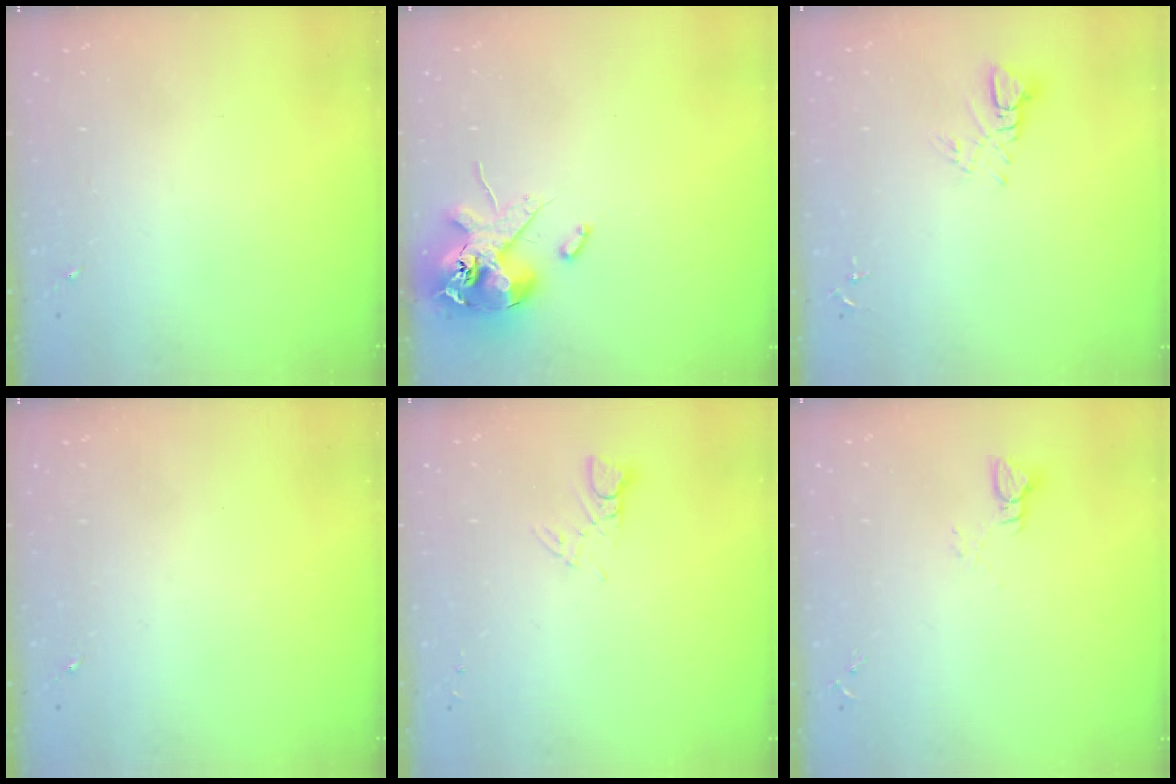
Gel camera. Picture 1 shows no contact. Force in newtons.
{"total": 14.1, "press": 13.9, "slide": 2.5}
{"total": 5.6, "press": 5.6, "slide": 0.6}
{"total": 0.0}
{"total": 4.5, "press": 4.5, "slide": 0.5}
{"total": 3.8, "press": 3.8, "slide": 0.5}